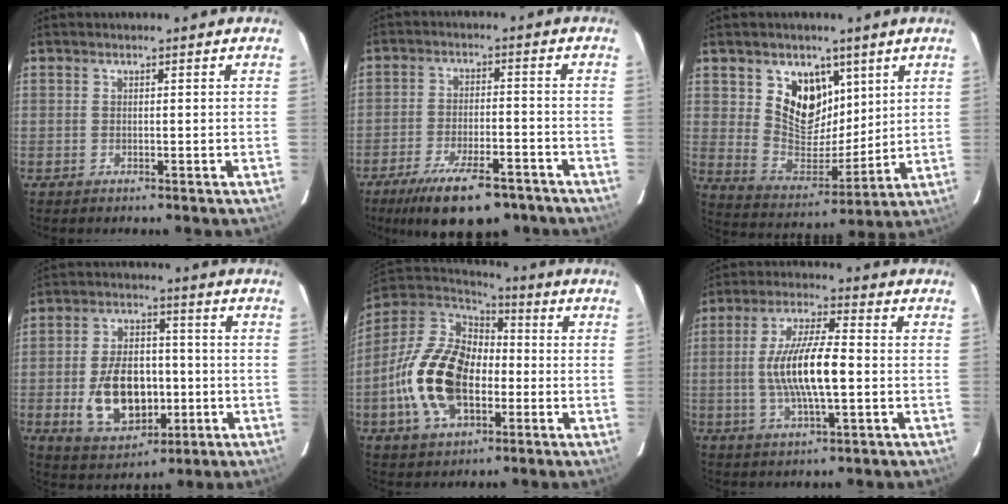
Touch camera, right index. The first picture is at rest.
{"total": 15.1, "force": [-10.8, 5.4, 9.1], "torque": [-0.179, -0.018, -0.163]}
{"total": 12.6, "force": [6.2, 9.0, 6.2], "torque": [-0.112, -0.010, 0.126]}
{"total": 14.0, "force": [-3.0, 8.9, 10.4], "torque": [-0.210, 0.008, -0.030]}
{"total": 20.6, "force": [-4.3, 13.2, 15.3], "torque": [-0.336, 0.007, -0.076]}
{"total": 12.0, "force": [-1.0, 2.7, 11.6], "torque": [-0.225, 0.002, -0.016]}